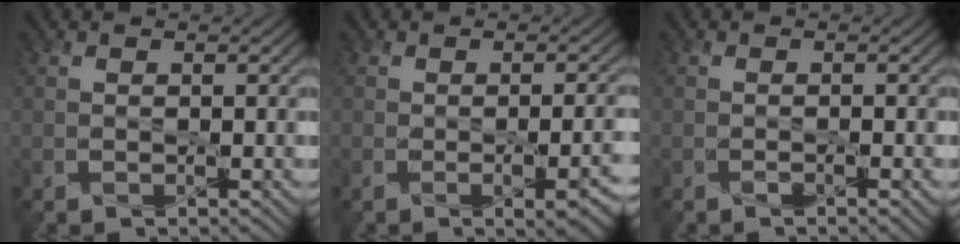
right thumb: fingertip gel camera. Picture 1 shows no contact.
{"total": 5.8, "force": [-2.0, 2.0, 5.0], "torque": [-0.062, -0.013, -0.015]}
{"total": 1.2, "force": [-0.7, 0.1, 1.0], "torque": [-0.016, -0.002, -0.014]}